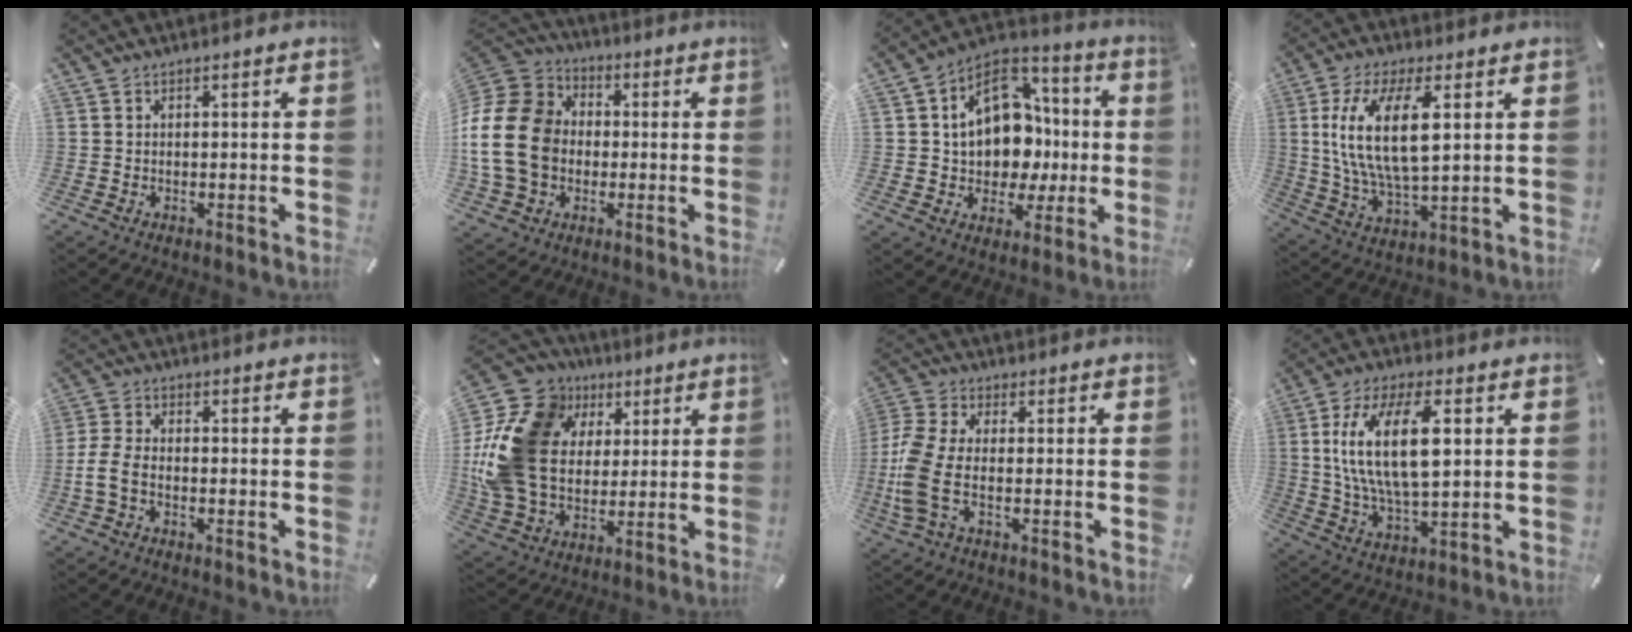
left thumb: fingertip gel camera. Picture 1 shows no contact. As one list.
[{"total": 19.9, "force": [-2.5, 16.5, 10.9], "torque": [-0.232, 0.029, -0.050]}, {"total": 17.0, "force": [1.4, 13.6, 10.1], "torque": [-0.171, -0.003, 0.034]}, {"total": 14.3, "force": [3.9, 6.1, 12.4], "torque": [-0.269, -0.010, 0.065]}, {"total": 5.0, "force": [-2.2, 2.6, 3.6], "torque": [-0.092, 0.001, -0.047]}, {"total": 19.3, "force": [2.6, 16.4, 9.8], "torque": [-0.196, -0.001, 0.052]}, {"total": 10.0, "force": [-1.8, 5.0, 8.4], "torque": [-0.205, -0.015, -0.033]}, {"total": 16.2, "force": [3.8, 7.1, 14.1], "torque": [-0.288, -0.004, 0.057]}]